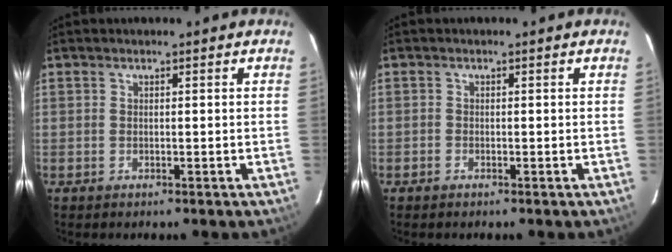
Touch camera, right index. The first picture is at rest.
{"total": 0.6, "force": [-0.5, 0.3, 0.0], "torque": [-0.002, 0.001, -0.012]}